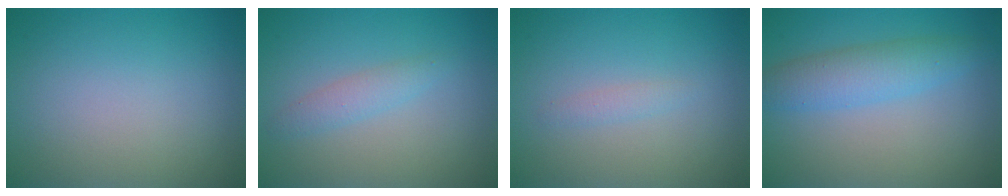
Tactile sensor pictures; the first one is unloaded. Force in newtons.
{"total": 1.6, "press": 1.6, "slide": 0.1}
{"total": 0.9, "press": 0.9, "slide": 0.0}
{"total": 3.8, "press": 3.8, "slide": 0.1}